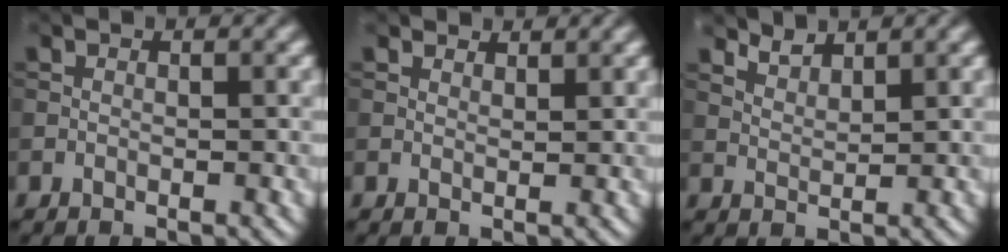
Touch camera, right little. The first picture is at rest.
{"total": 1.7, "force": [1.6, 0.6, 0.3], "torque": [-0.009, 0.001, 0.023]}
{"total": 2.0, "force": [1.9, 0.4, 0.5], "torque": [-0.014, -0.001, 0.039]}